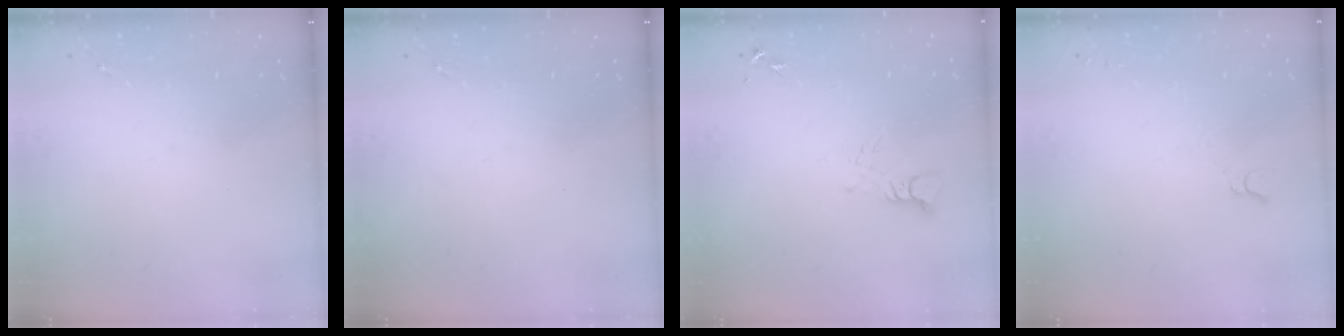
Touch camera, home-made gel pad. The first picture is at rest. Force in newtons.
{"total": 0.0}
{"total": 3.5, "press": 3.5, "slide": 0.2}
{"total": 2.8, "press": 2.7, "slide": 0.3}